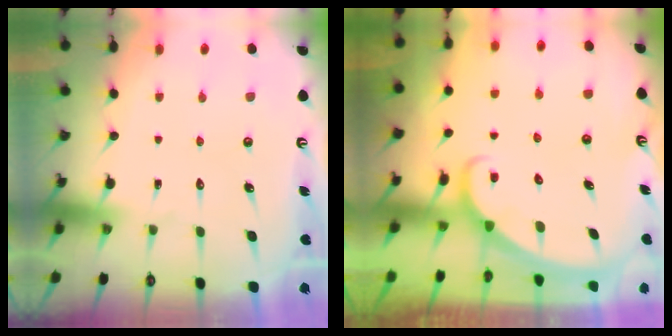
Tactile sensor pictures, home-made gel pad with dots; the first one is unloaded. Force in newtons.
{"total": 2.0, "press": 2.0, "slide": 0.0}